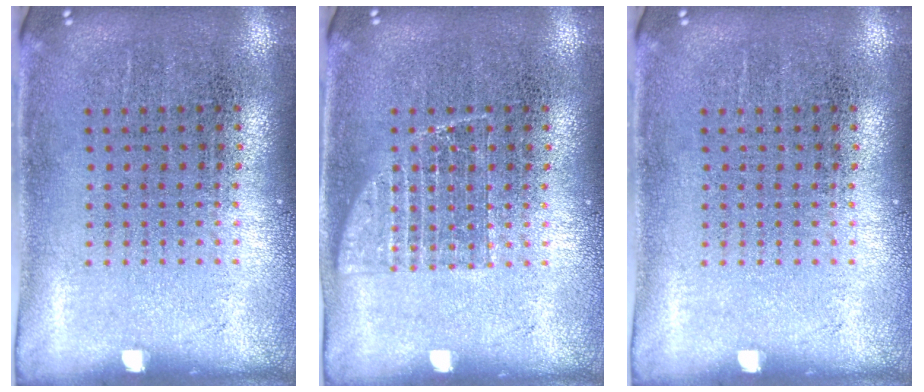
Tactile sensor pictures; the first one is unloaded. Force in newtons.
{"total": 1.6, "press": 1.5, "slide": 0.3}
{"total": 0.0}